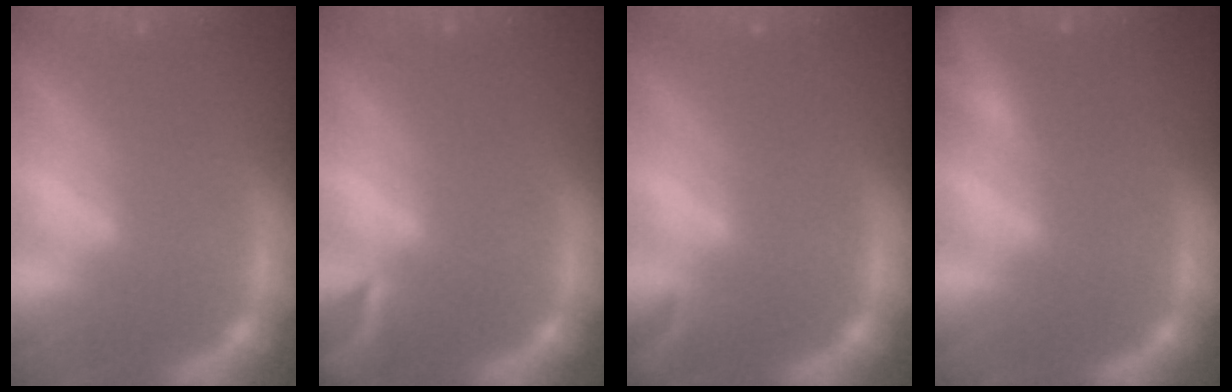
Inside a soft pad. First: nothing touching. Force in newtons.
{"total": 2.4}
{"total": 1.4}
{"total": 7.9}